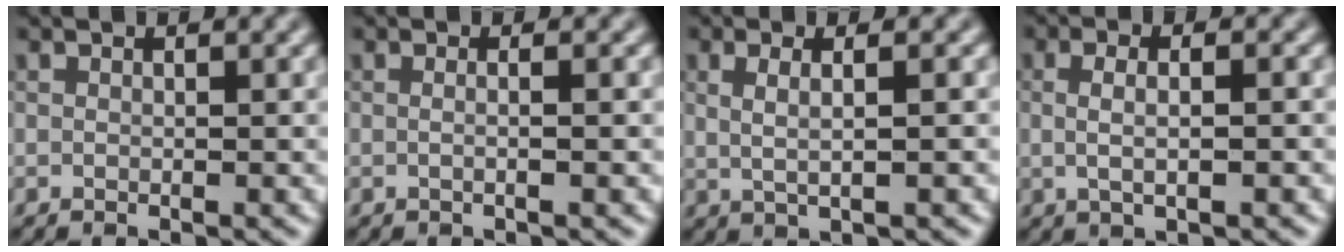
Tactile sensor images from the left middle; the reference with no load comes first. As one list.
[{"total": 2.1, "force": [0.2, 1.0, 1.9], "torque": [0.004, 0.001, -0.017]}, {"total": 3.0, "force": [0.7, 1.3, 2.7], "torque": [-0.029, 0.002, -0.001]}, {"total": 3.5, "force": [0.6, 1.6, 3.1], "torque": [-0.036, 0.008, -0.003]}]